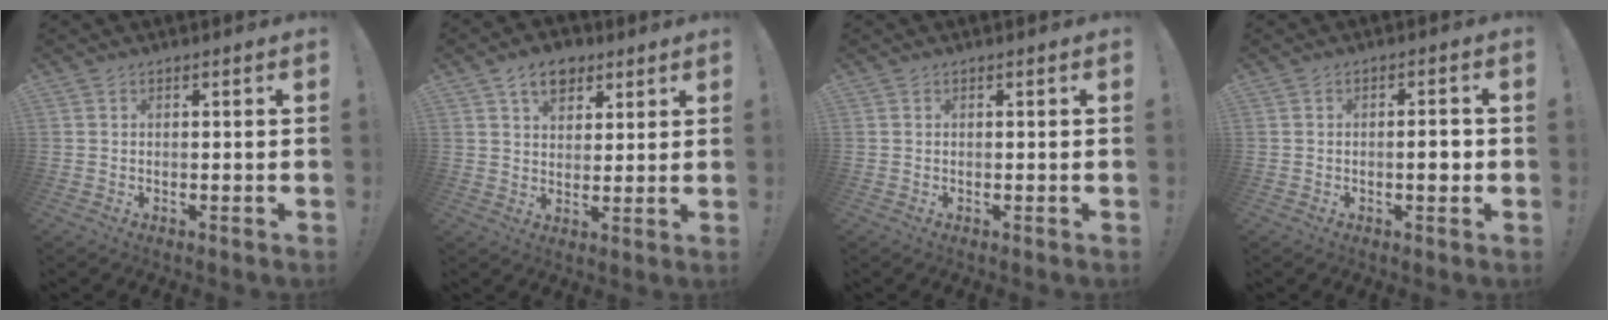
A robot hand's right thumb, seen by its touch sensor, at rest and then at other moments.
{"total": 8.7, "force": [4.9, 5.9, 4.1], "torque": [-0.056, -0.016, 0.091]}
{"total": 0.0}
{"total": 3.7, "force": [-0.9, 1.0, 3.5], "torque": [-0.043, 0.000, -0.019]}